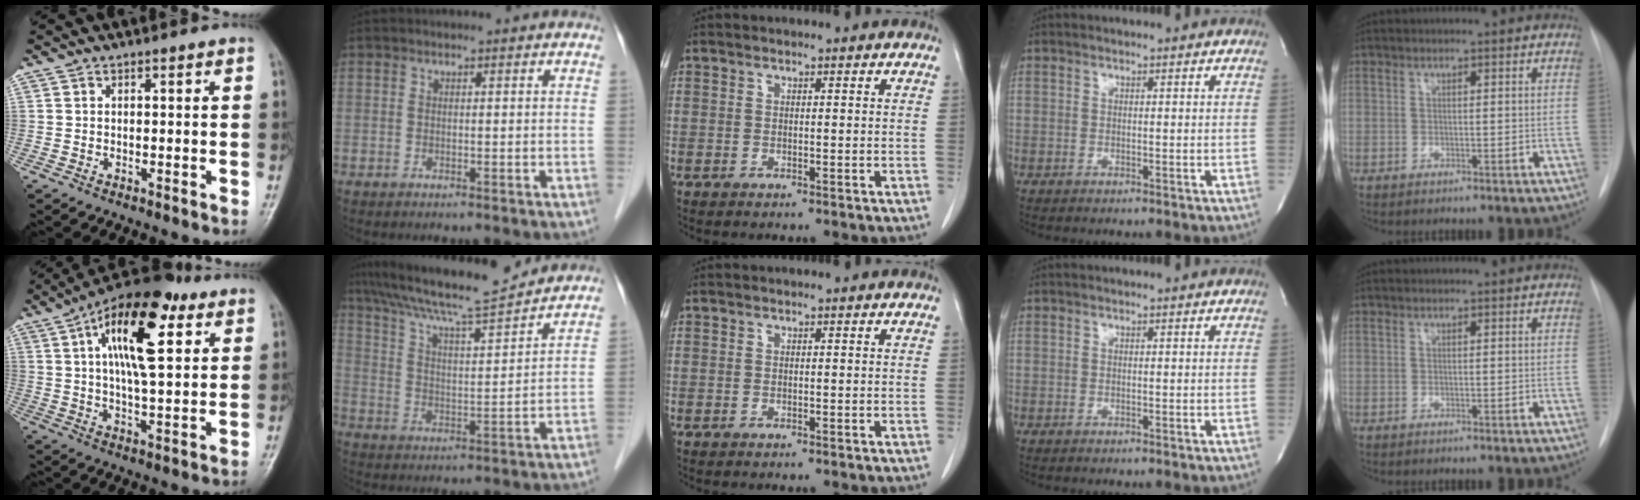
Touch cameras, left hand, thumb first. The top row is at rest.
{"thumb": {"total": 19.2, "force": [7.4, 7.6, 16.0], "torque": [-0.240, -0.006, 0.112]}, "index": {"total": 15.8, "force": [14.2, 0.5, 7.0], "torque": [-0.125, 0.010, 0.229]}}